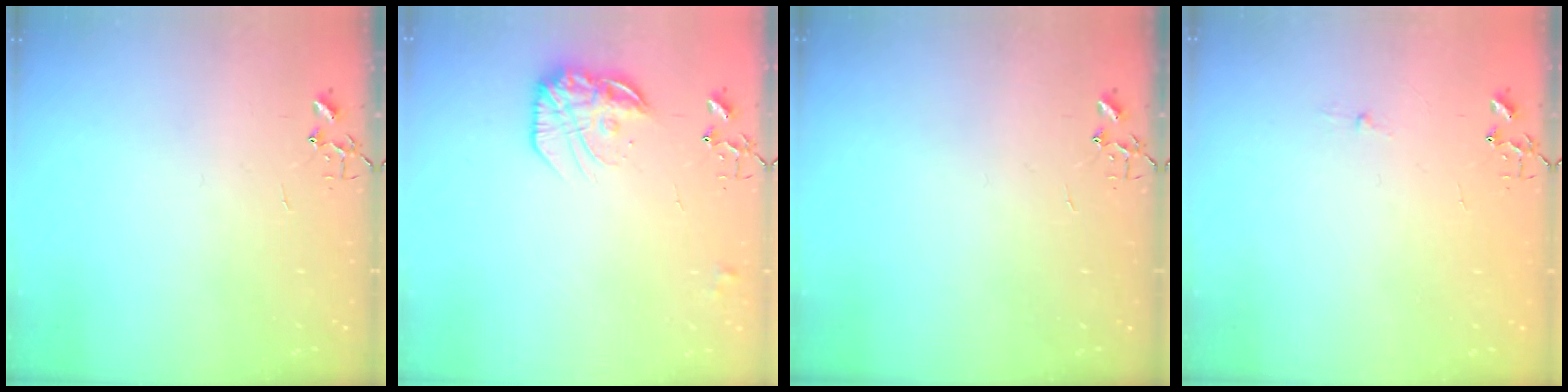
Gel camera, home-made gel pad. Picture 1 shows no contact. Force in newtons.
{"total": 15.5, "press": 15.5, "slide": 1.0}
{"total": 0.0}
{"total": 2.6, "press": 2.5, "slide": 0.4}